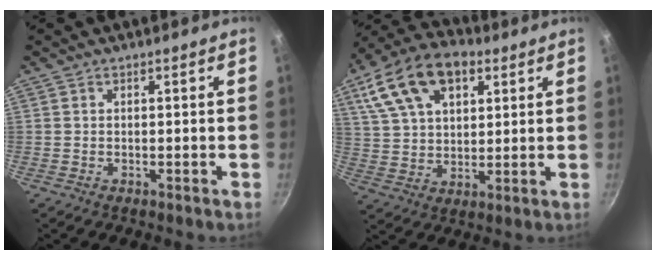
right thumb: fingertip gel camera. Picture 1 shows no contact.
{"total": 18.3, "force": [8.1, 11.0, 12.1], "torque": [-0.209, 0.004, 0.141]}